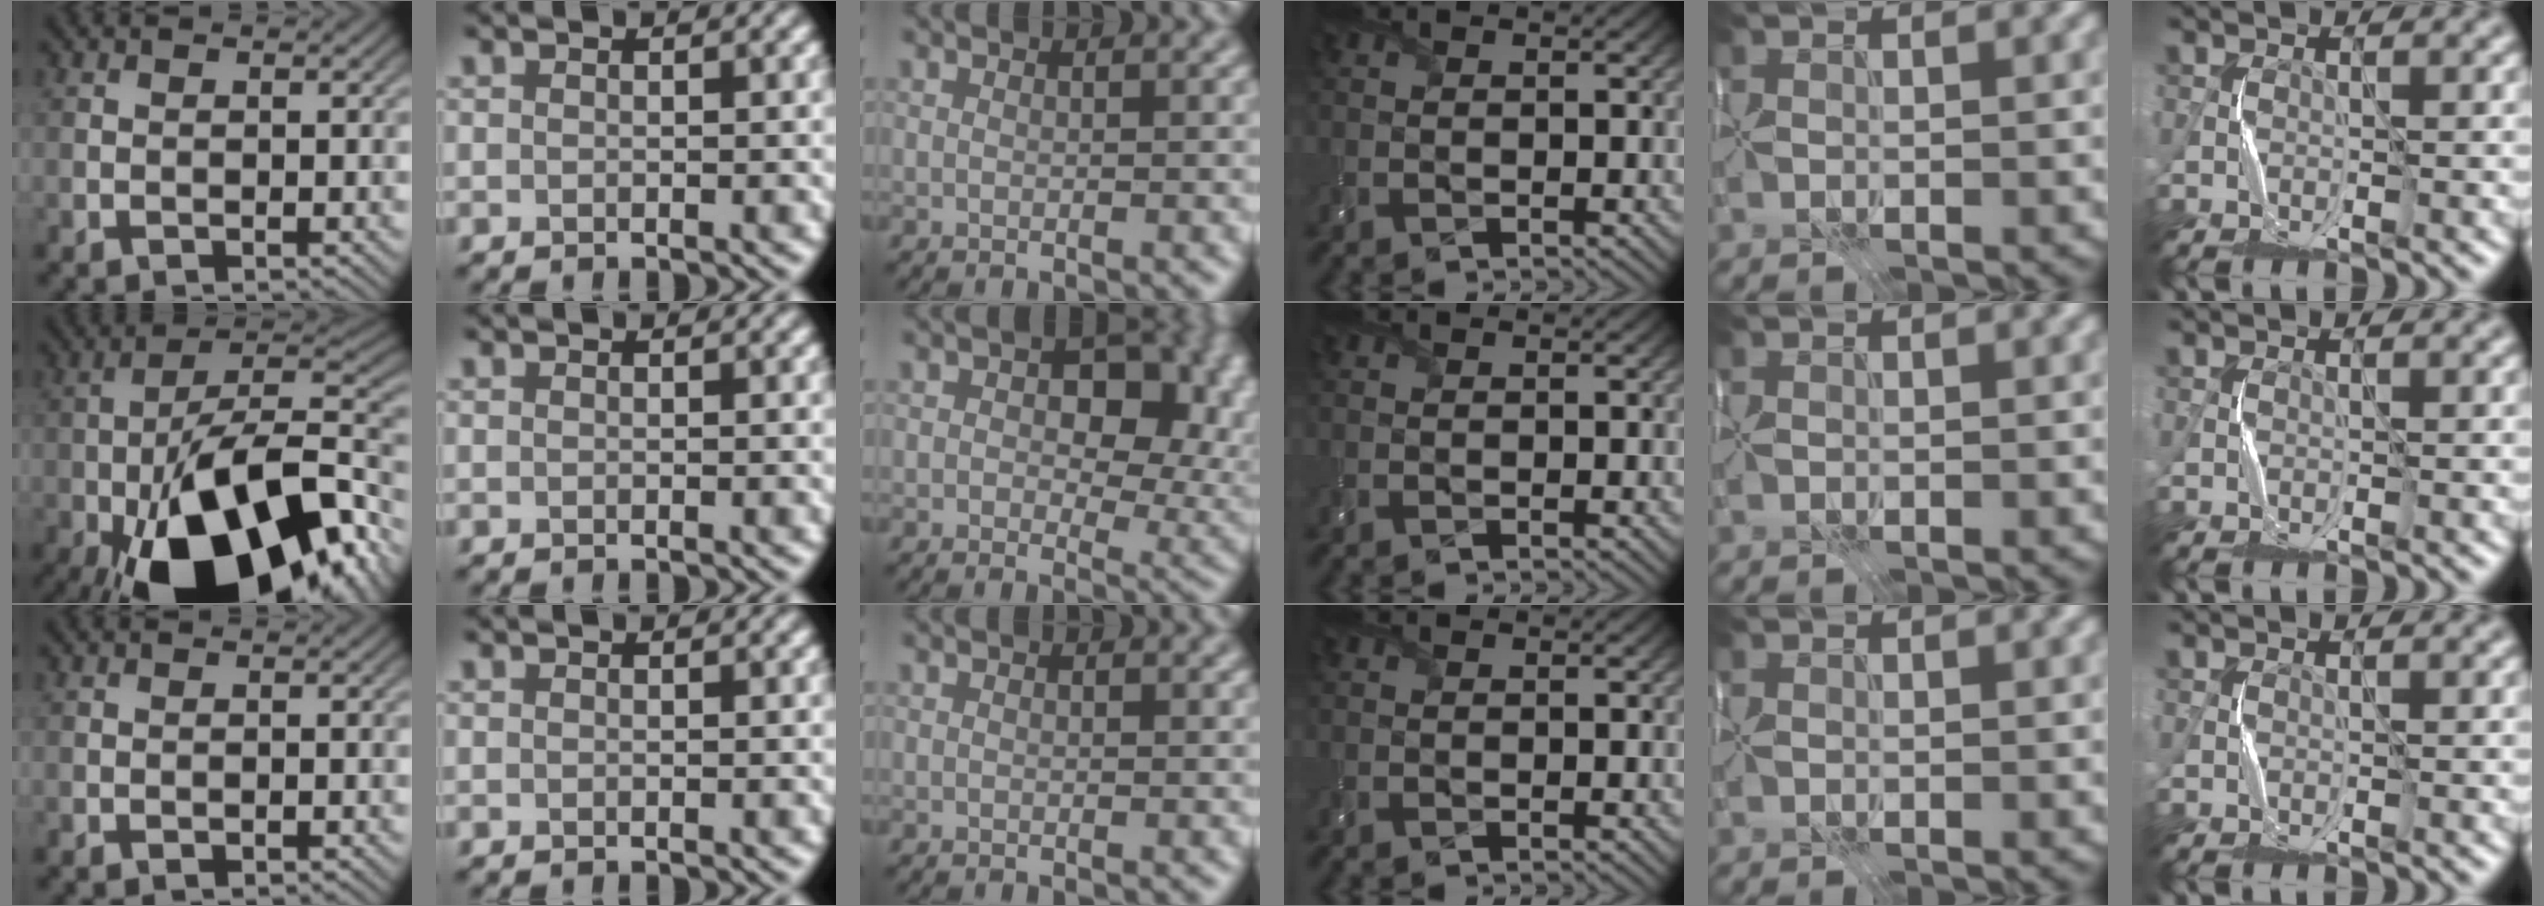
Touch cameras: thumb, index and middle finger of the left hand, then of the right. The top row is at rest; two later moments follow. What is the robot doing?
{"motion": "wrap", "object": "scarf"}